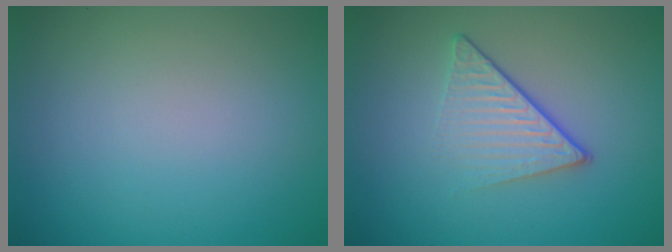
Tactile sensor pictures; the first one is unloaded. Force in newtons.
{"total": 4.2, "press": 2.7, "slide": 3.2}